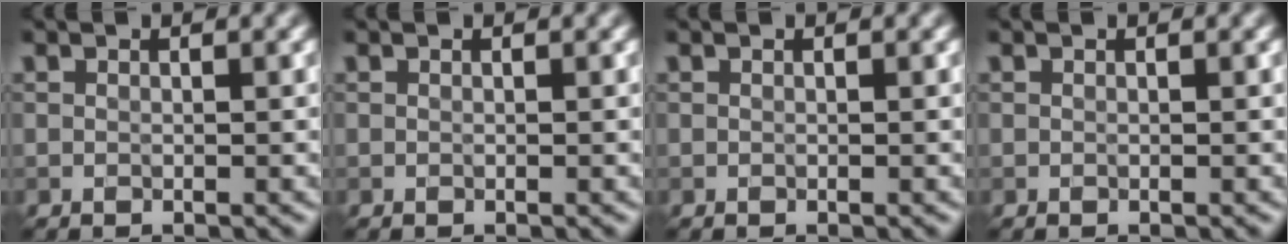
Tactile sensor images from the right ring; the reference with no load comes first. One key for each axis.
{"total": 0.0}
{"total": 0.0}
{"total": 0.0}